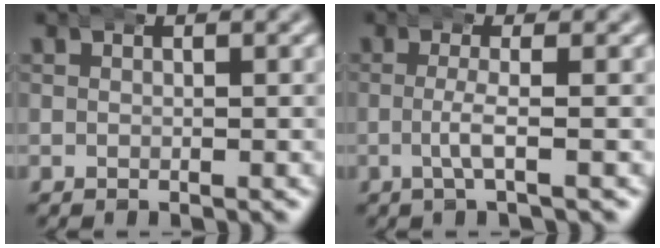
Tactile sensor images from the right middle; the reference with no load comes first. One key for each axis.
{"total": 2.0, "fx": -0.6, "fy": -0.3, "fz": 1.9, "tx": -0.038, "ty": -0.002, "tz": -0.011}